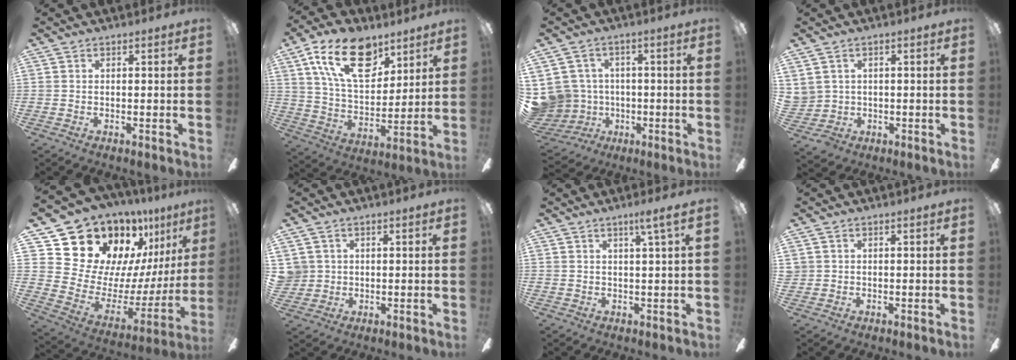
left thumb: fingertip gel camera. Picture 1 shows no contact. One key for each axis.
{"total": 19.7, "fx": 10.8, "fy": 10.6, "fz": 12.6, "tx": -0.222, "ty": -0.033, "tz": 0.191}
{"total": 9.5, "fx": -0.2, "fy": 9.4, "fz": 1.5, "tx": -0.077, "ty": 0.001, "tz": 0.010}
{"total": 4.0, "fx": 1.5, "fy": 3.7, "fz": -0.2, "tx": -0.014, "ty": -0.007, "tz": 0.030}
{"total": 19.8, "fx": 15.2, "fy": 11.1, "fz": 6.2, "tx": -0.097, "ty": -0.136, "tz": 0.303}
{"total": 3.9, "fx": 1.4, "fy": 3.6, "fz": -0.1, "tx": -0.006, "ty": 0.004, "tz": 0.028}
{"total": 3.6, "fx": 2.2, "fy": -0.5, "fz": 2.8, "tx": -0.053, "ty": -0.007, "tz": 0.035}
{"total": 1.0, "fx": 0.4, "fy": 0.9, "fz": 0.0, "tx": -0.001, "ty": 0.001, "tz": 0.007}